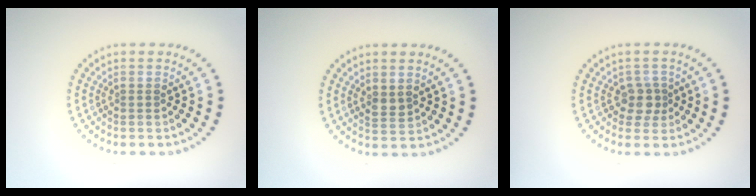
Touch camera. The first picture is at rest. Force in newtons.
{"total": 1.4, "press": 1.3, "slide": 0.4}
{"total": 2.0, "press": 1.7, "slide": 1.0}